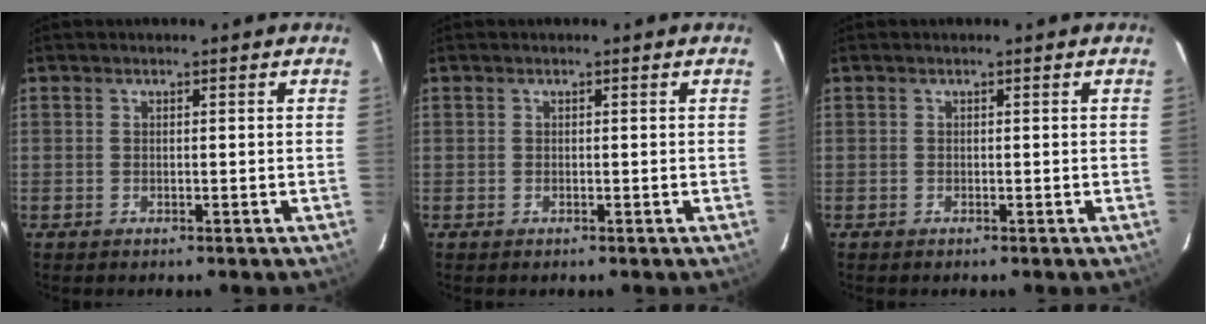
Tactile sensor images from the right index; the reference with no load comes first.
{"total": 0.0}
{"total": 0.0}